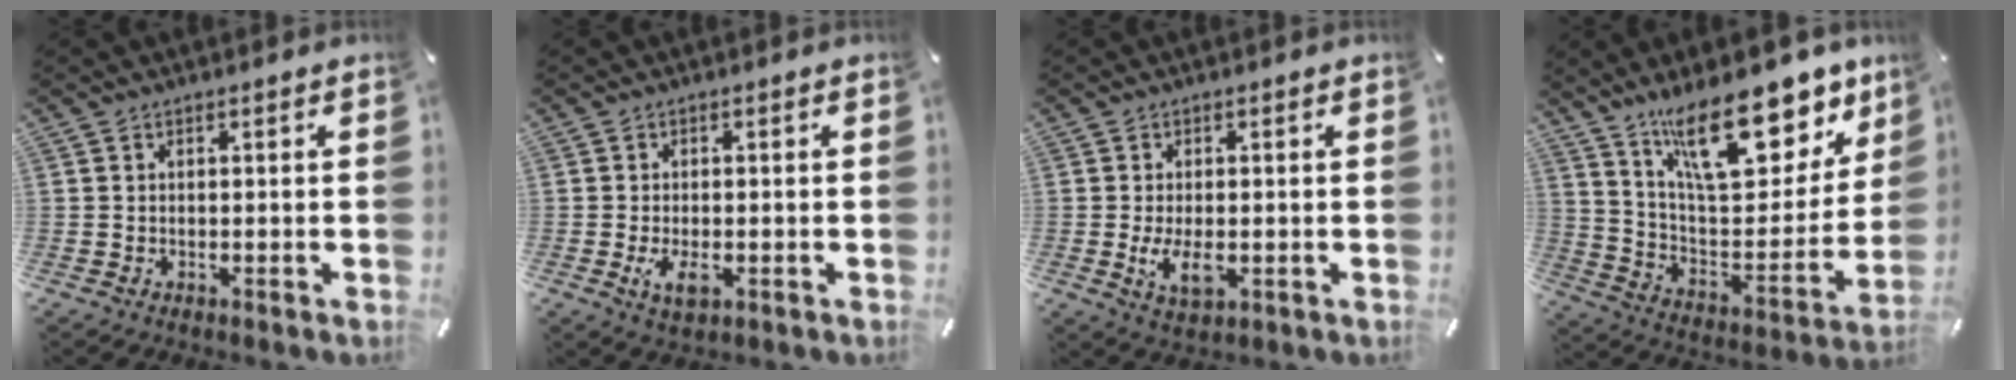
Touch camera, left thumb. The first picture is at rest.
{"total": 4.3, "force": [-1.1, 2.2, 3.5], "torque": [-0.085, -0.005, -0.024]}
{"total": 5.8, "force": [-0.9, 3.0, 4.9], "torque": [-0.108, -0.010, -0.020]}
{"total": 24.7, "force": [16.1, 10.9, 15.3], "torque": [-0.222, -0.104, 0.277]}